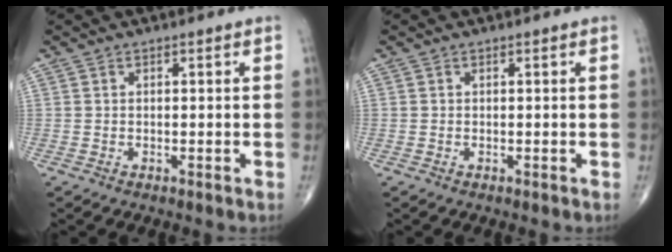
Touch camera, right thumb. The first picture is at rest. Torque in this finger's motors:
{"motor_torque": [0.15, 0.08, -0.10, -0.15, 0.00]}